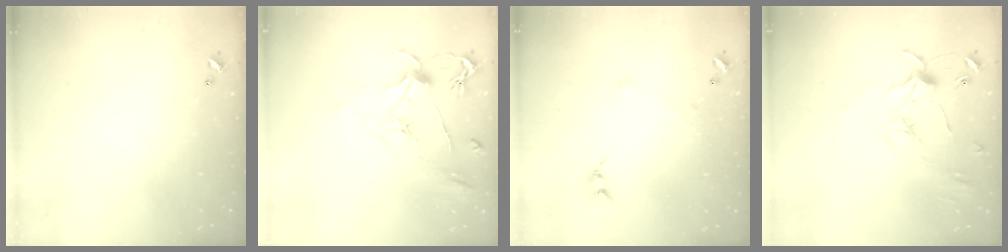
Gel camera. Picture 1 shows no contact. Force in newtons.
{"total": 2.1, "press": 2.0, "slide": 0.8}
{"total": 0.0}
{"total": 1.6, "press": 1.6, "slide": 0.4}